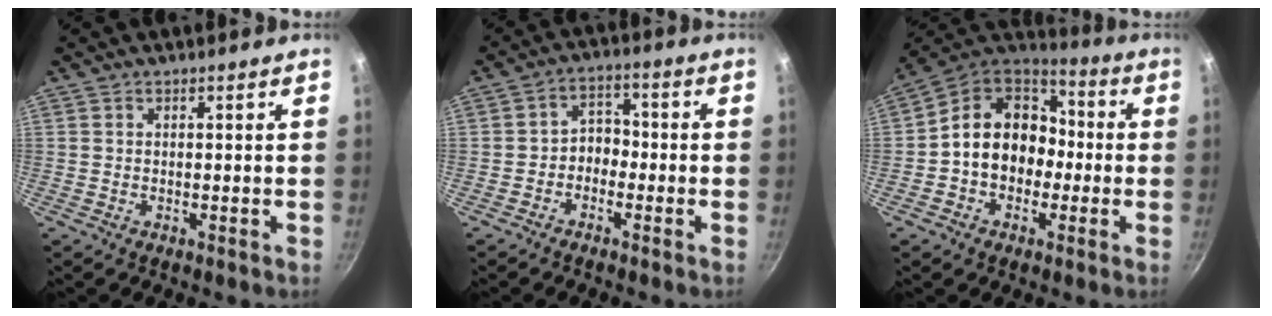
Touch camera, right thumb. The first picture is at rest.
{"total": 4.5, "force": [-1.8, 3.4, 2.3], "torque": [-0.009, 0.032, -0.038]}
{"total": 14.7, "force": [-1.3, 11.9, 8.5], "torque": [-0.095, 0.048, -0.038]}